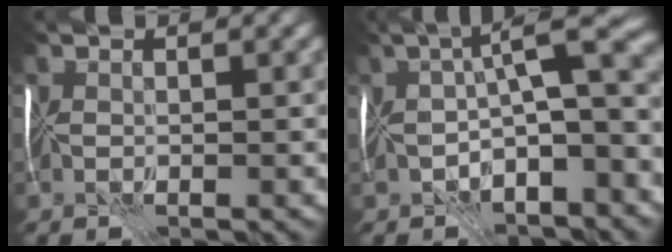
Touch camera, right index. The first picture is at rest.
{"total": 9.3, "force": [-1.2, 2.7, 8.8], "torque": [-0.134, 0.007, -0.027]}